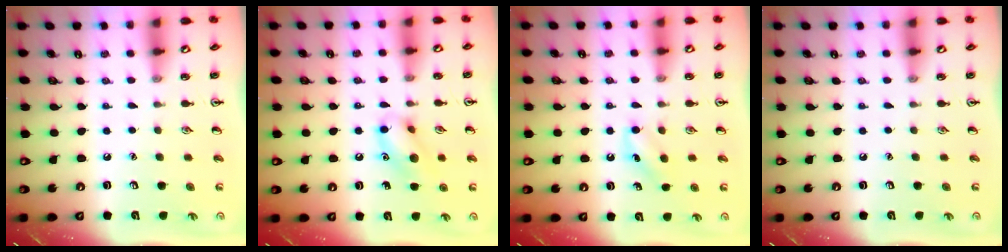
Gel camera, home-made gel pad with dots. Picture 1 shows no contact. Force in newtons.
{"total": 9.8, "press": 9.7, "slide": 1.2}
{"total": 7.5, "press": 7.3, "slide": 1.8}
{"total": 0.0}